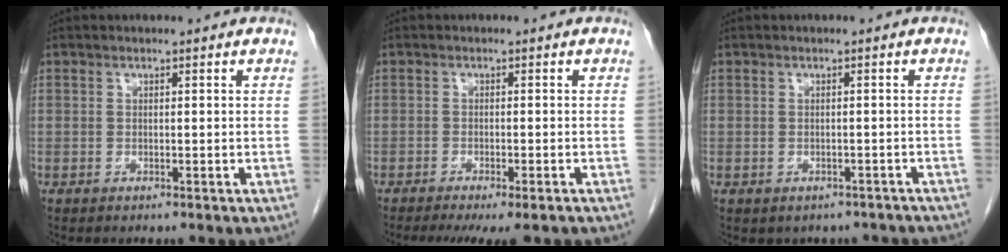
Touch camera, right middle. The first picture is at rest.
{"total": 7.4, "force": [-5.7, 1.4, 4.5], "torque": [-0.054, -0.013, -0.081]}
{"total": 5.6, "force": [-4.6, 3.0, 1.3], "torque": [-0.010, 0.013, -0.047]}